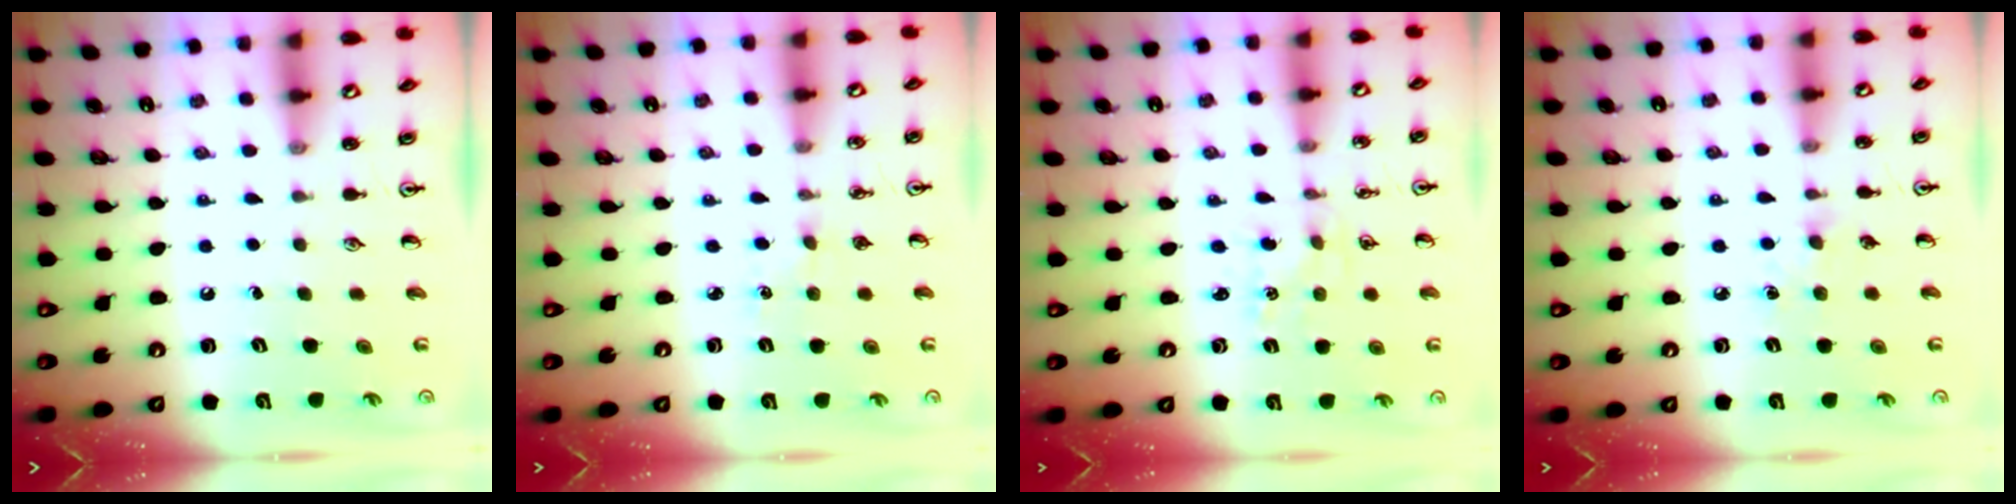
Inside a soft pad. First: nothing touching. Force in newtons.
{"total": 1.8, "press": 1.8, "slide": 0.3}
{"total": 1.6, "press": 1.5, "slide": 0.2}
{"total": 4.6, "press": 4.6, "slide": 0.5}